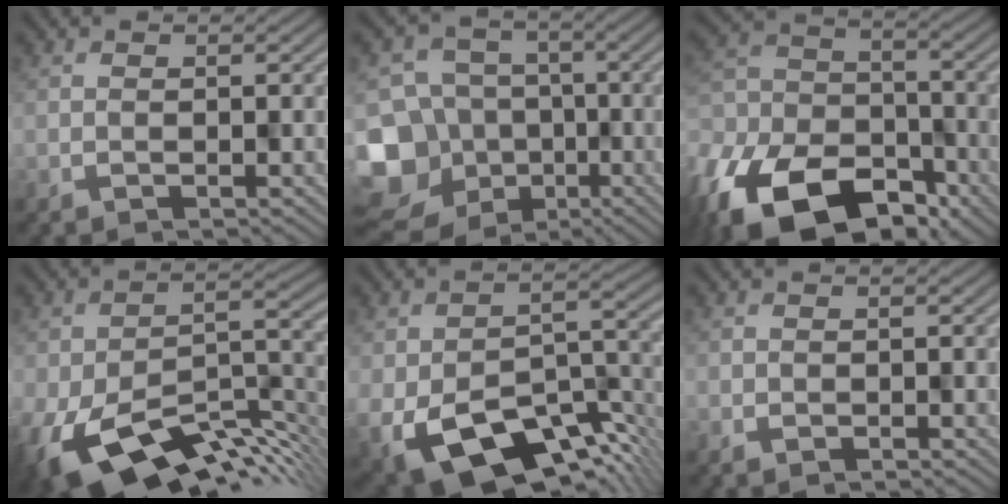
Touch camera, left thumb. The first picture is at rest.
{"total": 16.3, "force": [-8.1, 13.0, 5.5], "torque": [-0.181, -0.055, -0.109]}
{"total": 18.0, "force": [-11.6, 10.3, 9.1], "torque": [-0.222, -0.061, -0.183]}
{"total": 14.8, "force": [-7.4, 7.7, 10.3], "torque": [-0.202, -0.050, -0.107]}
{"total": 13.9, "force": [-6.5, 7.0, 10.1], "torque": [-0.179, -0.037, -0.104]}
{"total": 0.8, "force": [-0.6, 0.4, 0.2], "torque": [-0.004, -0.002, -0.008]}